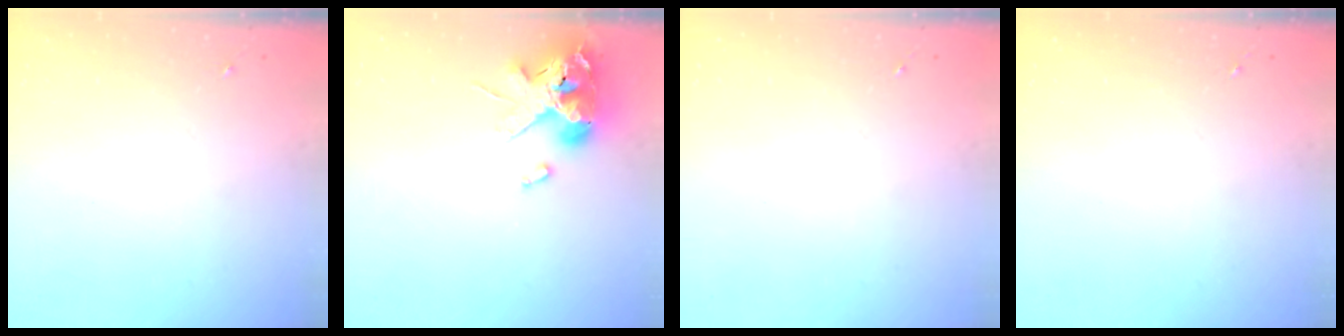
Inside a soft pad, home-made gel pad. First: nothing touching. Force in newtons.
{"total": 14.4, "press": 14.3, "slide": 2.2}
{"total": 0.0}
{"total": 0.0}